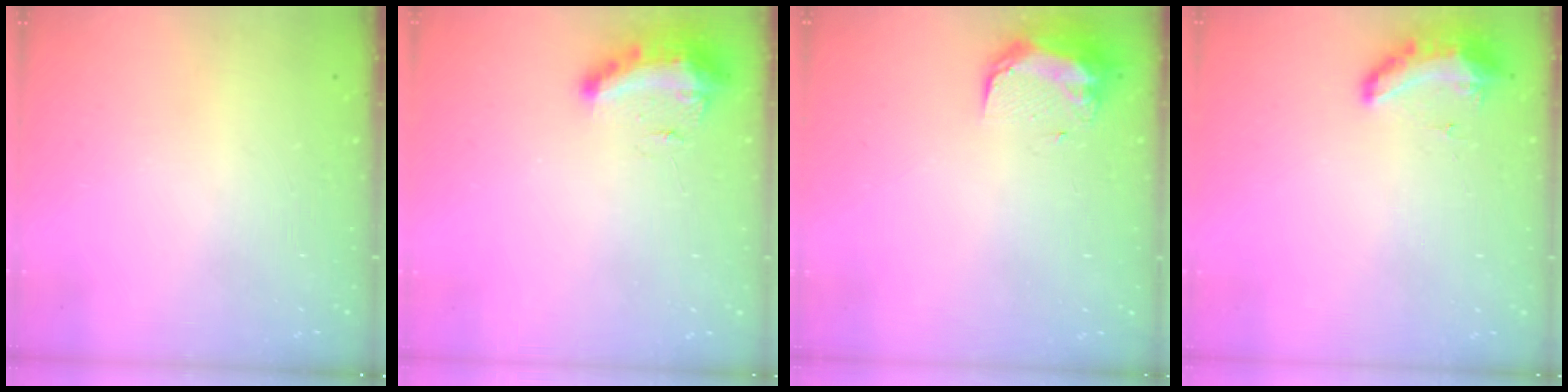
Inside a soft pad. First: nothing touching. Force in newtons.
{"total": 9.8, "press": 9.8, "slide": 0.5}
{"total": 9.7, "press": 9.7, "slide": 0.7}
{"total": 9.0, "press": 8.7, "slide": 2.3}